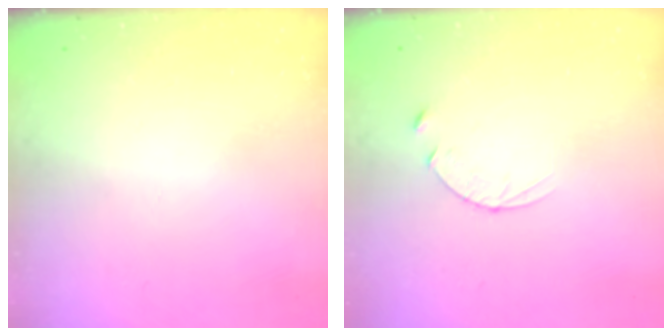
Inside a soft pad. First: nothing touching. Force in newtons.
{"total": 3.9, "press": 3.9, "slide": 0.4}